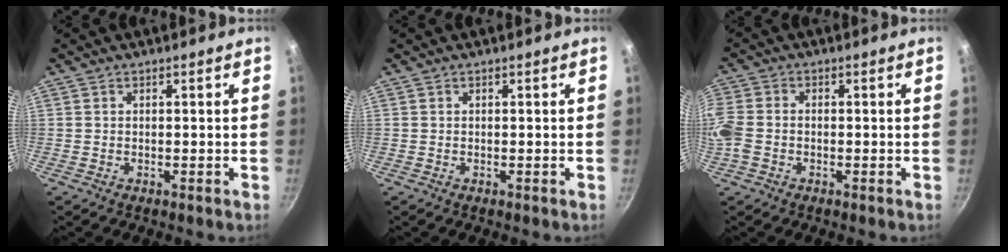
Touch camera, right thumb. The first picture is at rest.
{"total": 0.0}
{"total": 6.3, "force": [-1.7, 4.7, 3.8], "torque": [-0.091, 0.006, -0.047]}